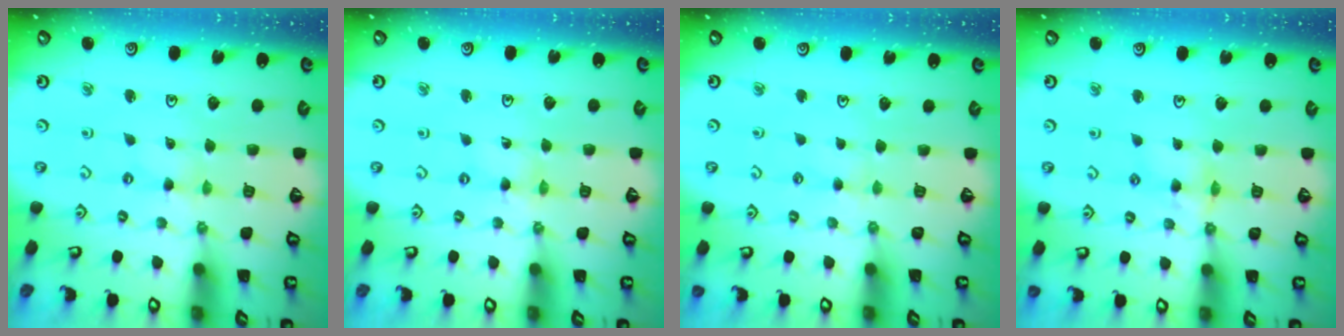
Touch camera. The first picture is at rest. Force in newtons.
{"total": 0.8, "press": 0.8, "slide": 0.1}
{"total": 0.8, "press": 0.8, "slide": 0.3}
{"total": 5.5, "press": 5.4, "slide": 0.9}